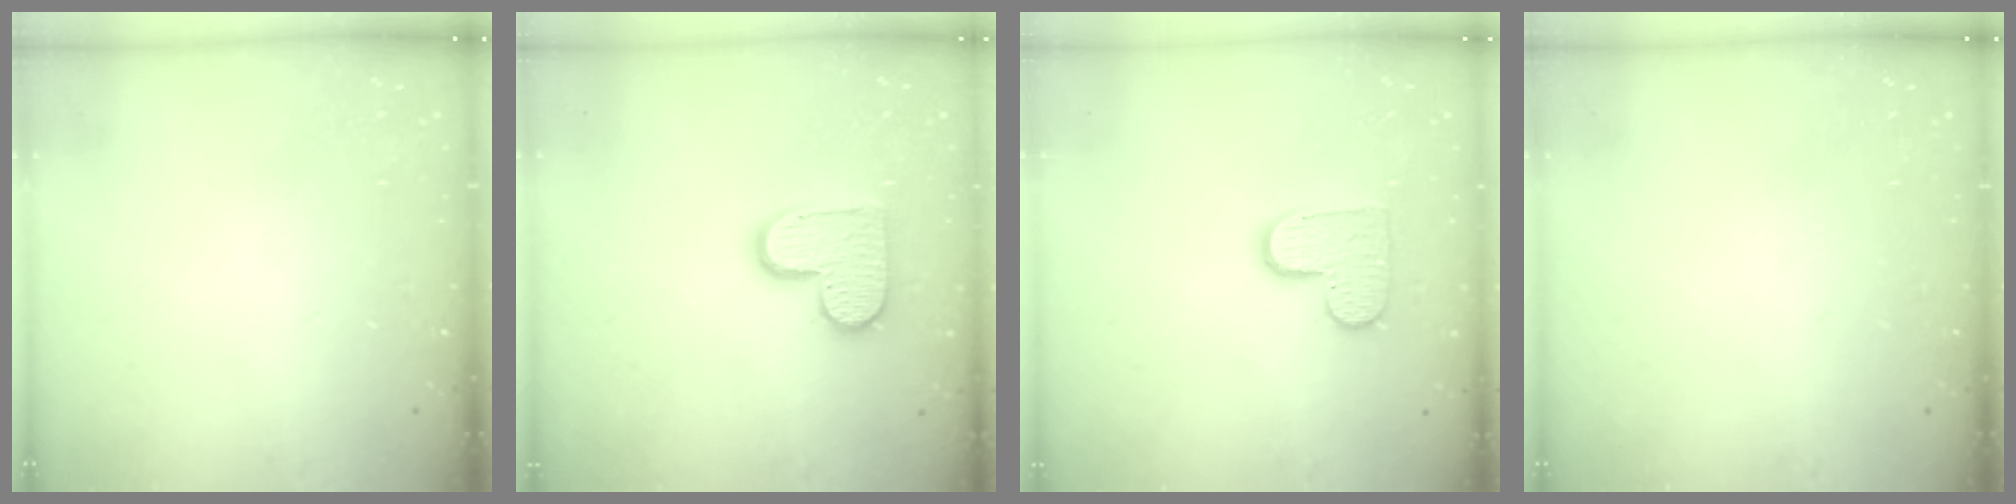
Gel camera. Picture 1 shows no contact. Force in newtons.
{"total": 11.9, "press": 11.9, "slide": 0.6}
{"total": 10.0, "press": 10.0, "slide": 0.6}
{"total": 0.0}